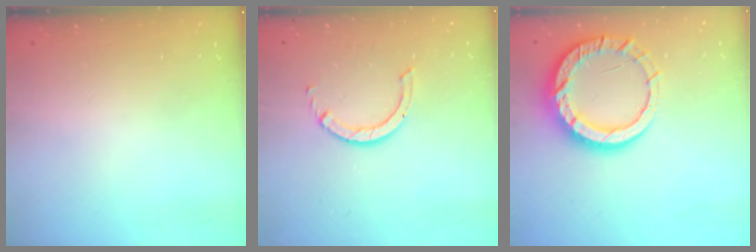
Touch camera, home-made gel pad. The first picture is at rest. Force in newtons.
{"total": 2.9, "press": 2.9, "slide": 0.2}
{"total": 14.8, "press": 14.7, "slide": 1.3}